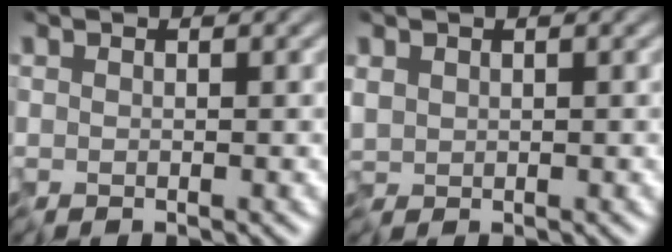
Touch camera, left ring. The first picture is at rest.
{"total": 0.8, "force": [0.2, 0.7, 0.4], "torque": [-0.022, 0.003, 0.015]}